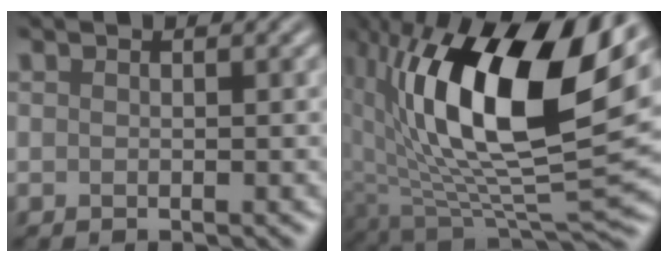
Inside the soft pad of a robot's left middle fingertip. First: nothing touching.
{"total": 15.7, "force": [4.4, 7.2, 13.3], "torque": [-0.226, -0.002, 0.075]}